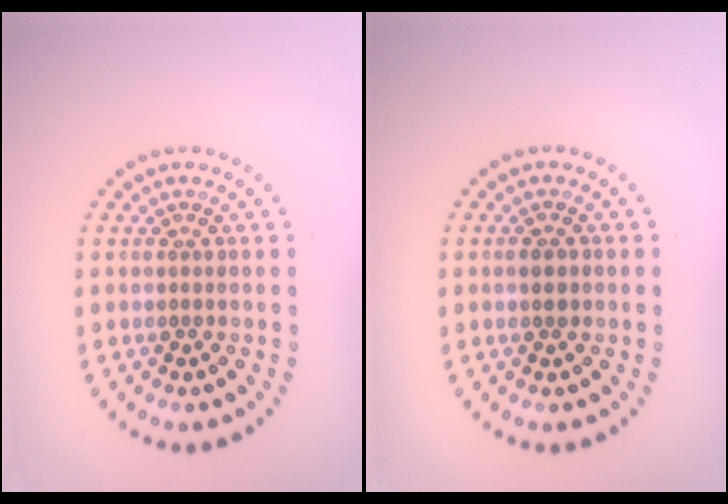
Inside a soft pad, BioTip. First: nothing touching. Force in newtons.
{"total": 1.6, "press": 1.6, "slide": 0.1}